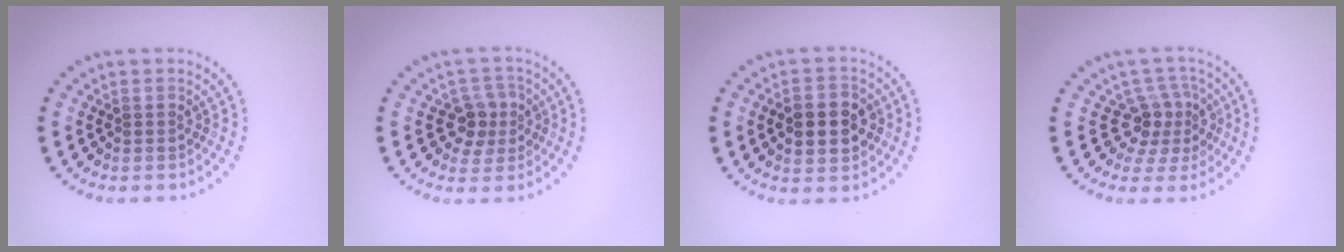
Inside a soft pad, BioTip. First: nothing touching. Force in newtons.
{"total": 2.7, "press": 2.5, "slide": 1.1}
{"total": 4.5, "press": 4.5, "slide": 0.3}
{"total": 3.0, "press": 2.2, "slide": 2.1}